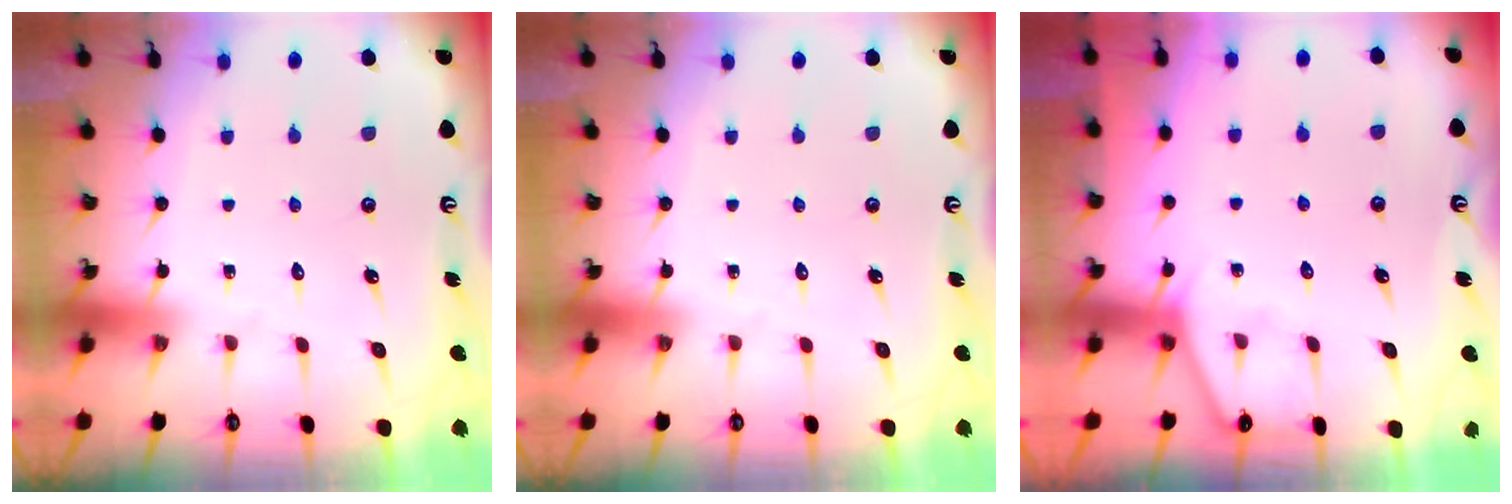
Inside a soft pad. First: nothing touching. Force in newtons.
{"total": 0.0}
{"total": 3.4, "press": 3.4, "slide": 0.5}